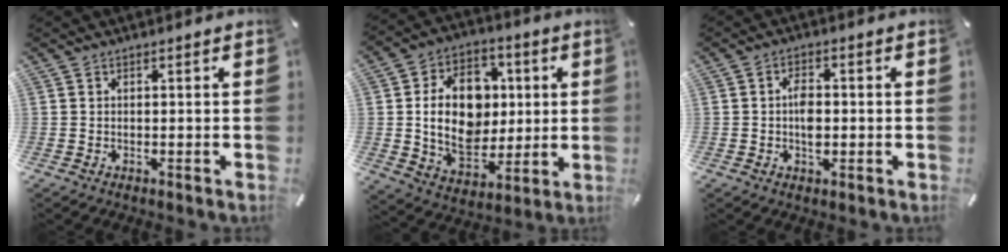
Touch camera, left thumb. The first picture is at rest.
{"total": 17.5, "force": [1.4, 13.8, 10.7], "torque": [-0.198, 0.000, 0.032]}
{"total": 4.1, "force": [-0.4, 2.4, 3.3], "torque": [-0.054, 0.003, -0.008]}